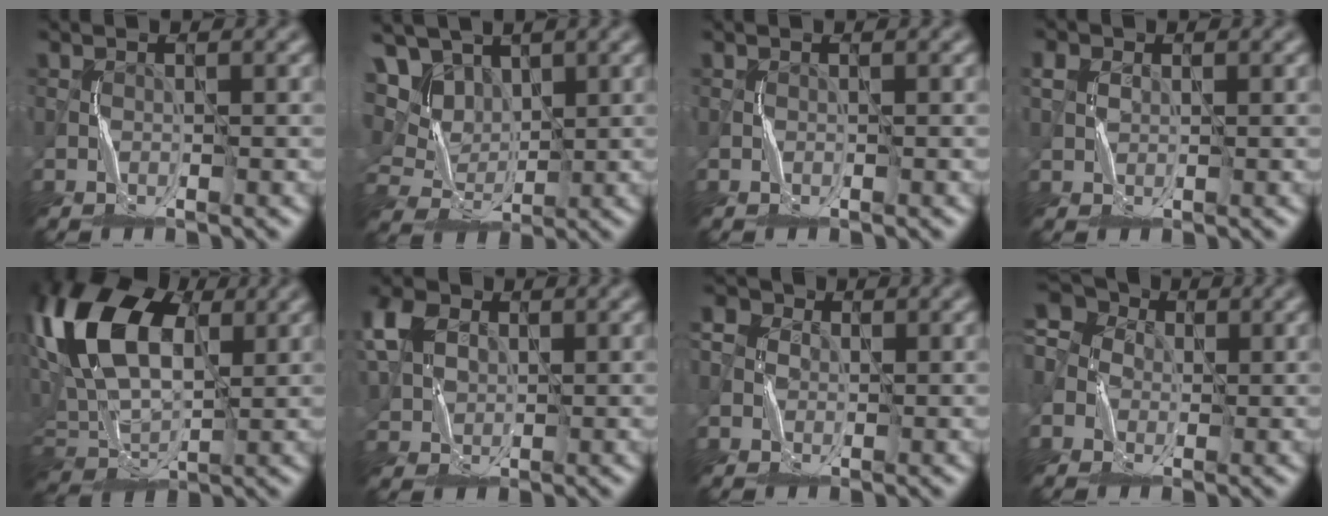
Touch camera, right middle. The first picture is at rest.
{"total": 7.0, "force": [4.9, 4.4, 2.1], "torque": [-0.069, -0.012, 0.109]}
{"total": 0.0}
{"total": 1.5, "force": [0.8, 1.2, 0.5], "torque": [-0.010, 0.007, 0.015]}
{"total": 12.7, "force": [5.3, 7.5, 8.7], "torque": [-0.196, 0.023, 0.097]}
{"total": 4.8, "force": [2.1, 3.6, 2.3], "torque": [-0.067, 0.013, 0.041]}
{"total": 4.2, "force": [0.3, 3.7, 1.8], "torque": [-0.032, 0.014, -0.014]}
{"total": 6.5, "force": [0.1, 5.5, 3.4], "torque": [-0.077, 0.021, -0.019]}